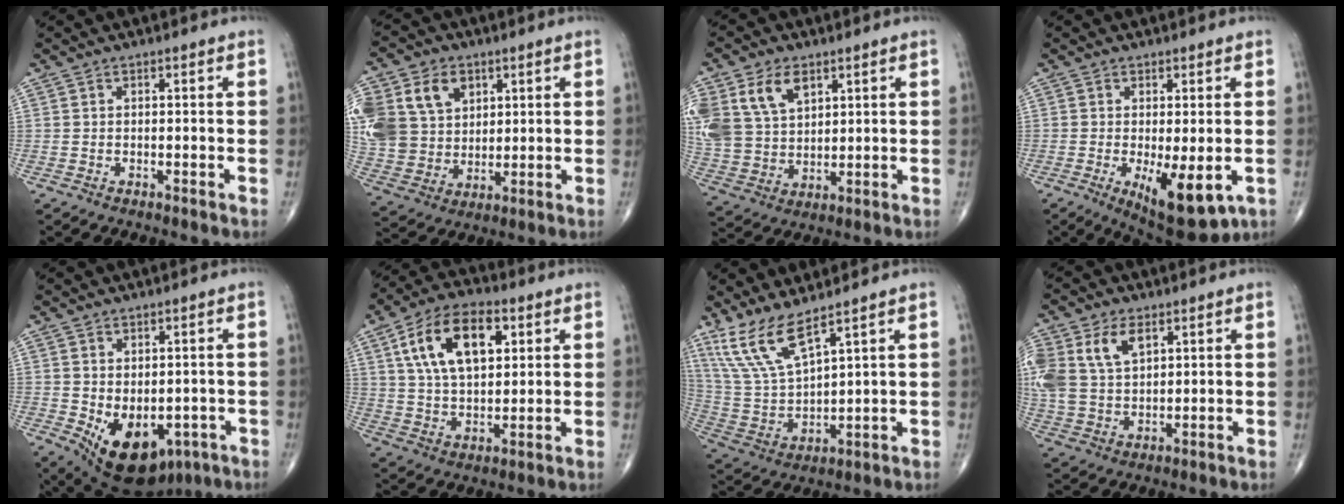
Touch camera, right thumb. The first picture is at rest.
{"total": 22.2, "force": [7.0, 17.3, 12.0], "torque": [-0.277, 0.031, 0.150]}
{"total": 16.5, "force": [7.0, 11.4, 9.7], "torque": [-0.208, -0.004, 0.144]}
{"total": 10.3, "force": [-2.7, 3.7, 9.2], "torque": [-0.133, -0.024, -0.029]}
{"total": 13.2, "force": [-4.1, 8.4, 9.3], "torque": [-0.121, -0.005, -0.038]}
{"total": 16.0, "force": [5.5, 8.7, 12.2], "torque": [-0.196, -0.003, 0.098]}
{"total": 11.3, "force": [8.2, 2.9, 7.3], "torque": [-0.152, -0.045, 0.184]}
{"total": 13.5, "force": [5.1, 8.7, 9.0], "torque": [-0.205, -0.004, 0.105]}